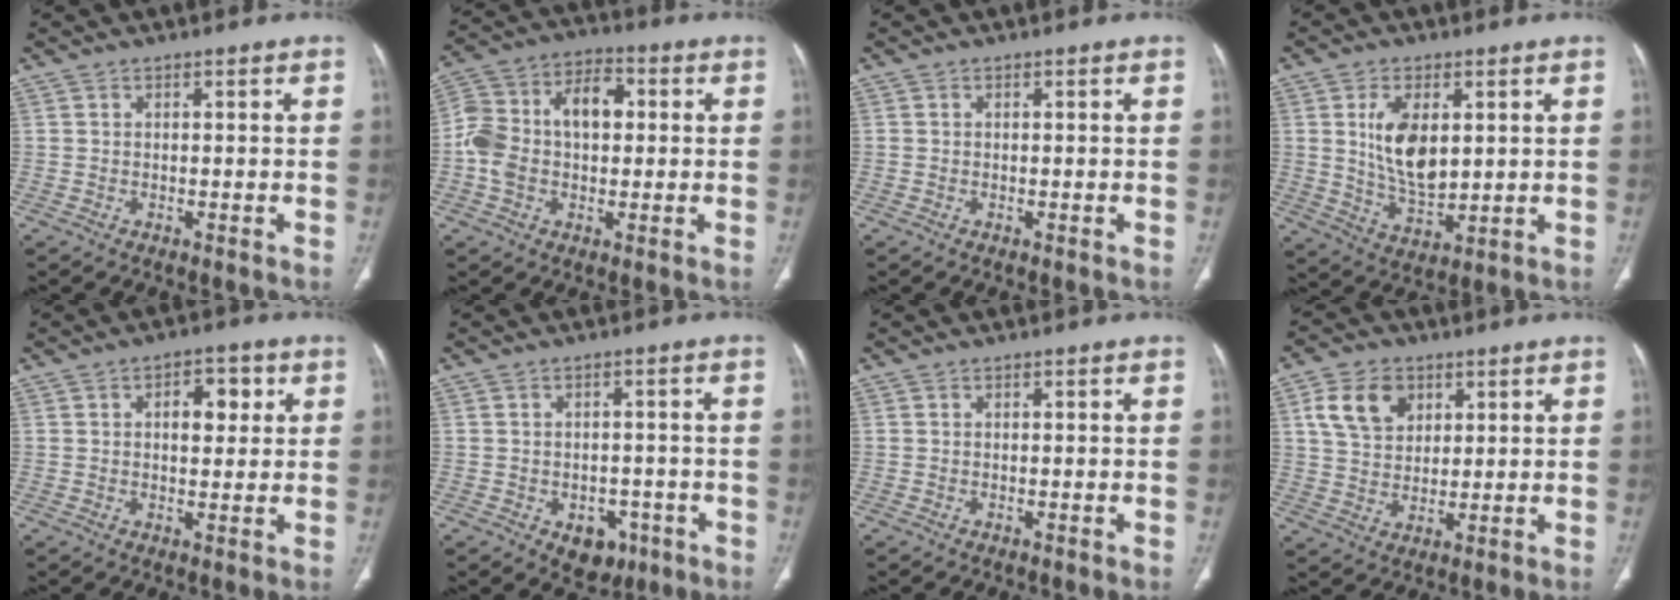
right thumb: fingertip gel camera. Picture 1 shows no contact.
{"total": 13.7, "force": [0.6, 9.0, 10.4], "torque": [-0.191, 0.044, 0.005]}
{"total": 0.0}
{"total": 10.9, "force": [2.4, 6.0, 8.8], "torque": [-0.149, -0.018, 0.055]}
{"total": 6.1, "force": [1.7, 3.5, 4.6], "torque": [-0.041, 0.001, 0.022]}
{"total": 6.2, "force": [-2.7, 4.5, 3.3], "torque": [-0.018, 0.015, -0.027]}
{"total": 0.0}
{"total": 9.4, "force": [3.9, 6.7, 5.2], "torque": [-0.076, -0.009, 0.076]}